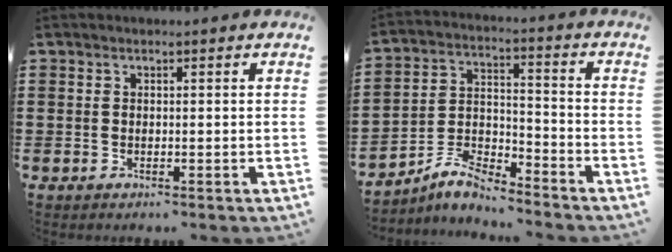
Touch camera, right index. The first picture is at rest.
{"total": 6.9, "force": [-6.1, 1.8, 2.5], "torque": [-0.060, 0.010, -0.122]}